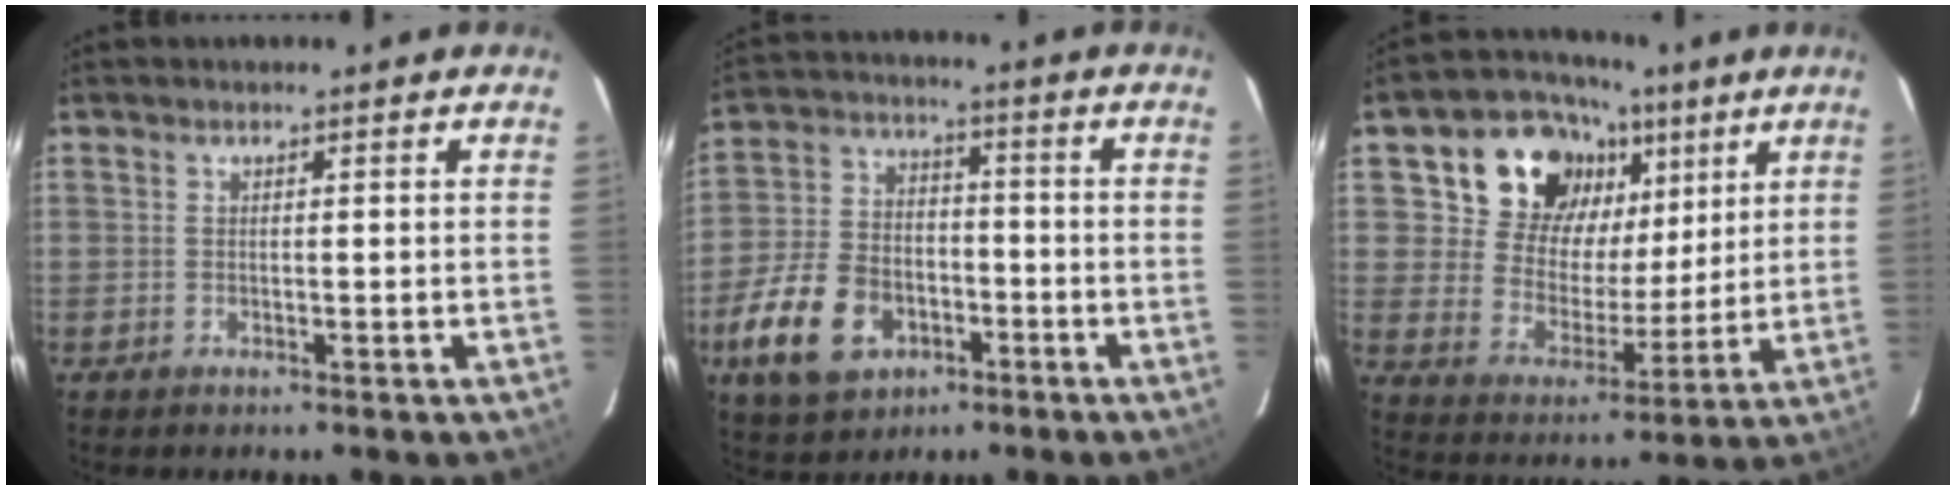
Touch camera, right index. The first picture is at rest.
{"total": 14.9, "force": [-6.8, 10.0, 8.7], "torque": [-0.218, 0.008, -0.111]}
{"total": 16.0, "force": [8.1, 12.5, 5.9], "torque": [-0.131, 0.032, 0.145]}